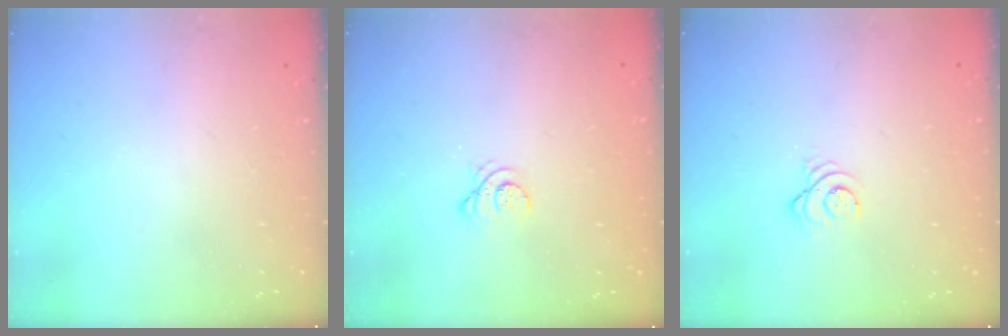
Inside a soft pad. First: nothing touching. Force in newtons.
{"total": 3.2, "press": 3.2, "slide": 0.5}
{"total": 3.0, "press": 3.0, "slide": 0.4}